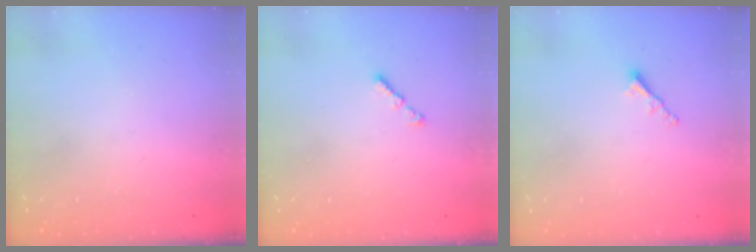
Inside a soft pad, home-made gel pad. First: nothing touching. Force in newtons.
{"total": 1.0, "press": 0.9, "slide": 0.5}
{"total": 2.0, "press": 2.0, "slide": 0.5}